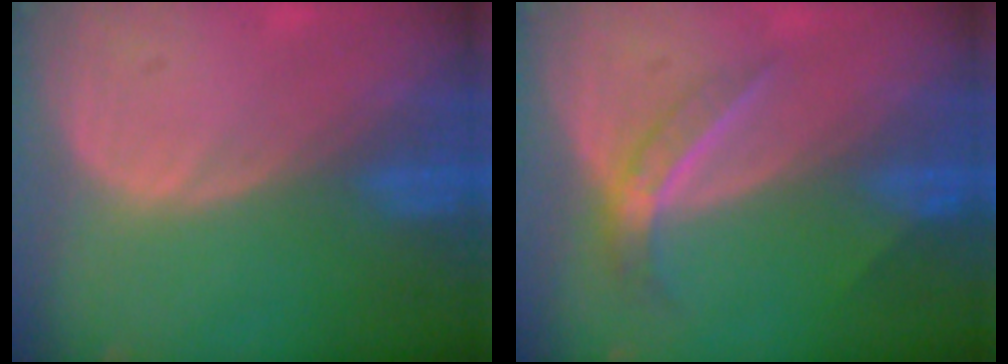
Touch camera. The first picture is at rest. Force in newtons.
{"total": 4.6, "press": 4.1, "slide": 2.3}